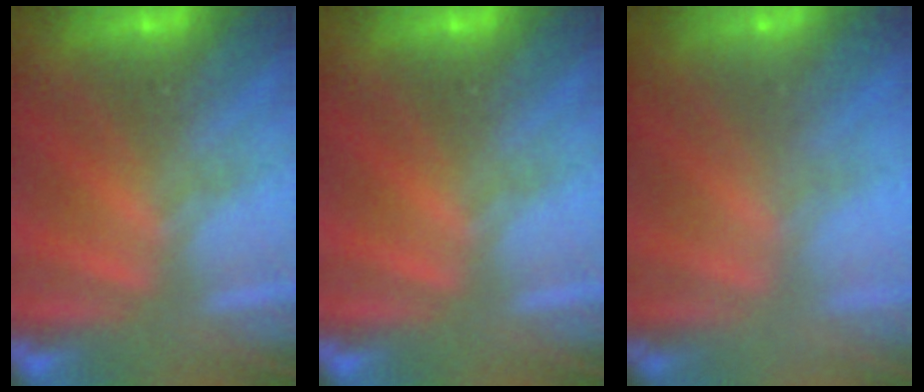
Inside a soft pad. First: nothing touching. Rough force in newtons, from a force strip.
{"total": 0.0}
{"total": 8.5}